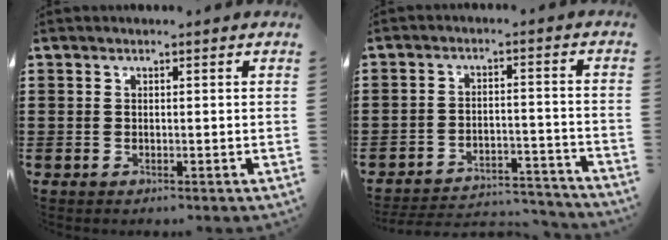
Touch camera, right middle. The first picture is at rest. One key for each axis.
{"total": 4.5, "fx": -4.3, "fy": 0.7, "fz": 0.9, "tx": -0.026, "ty": -0.001, "tz": -0.093}